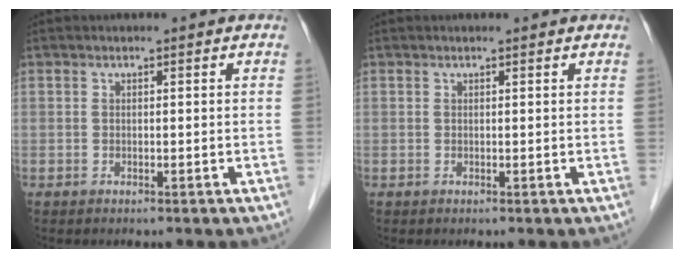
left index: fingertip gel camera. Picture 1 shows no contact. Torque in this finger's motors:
{"motor_torque": [0.10, -0.11, -0.03, 0.01]}